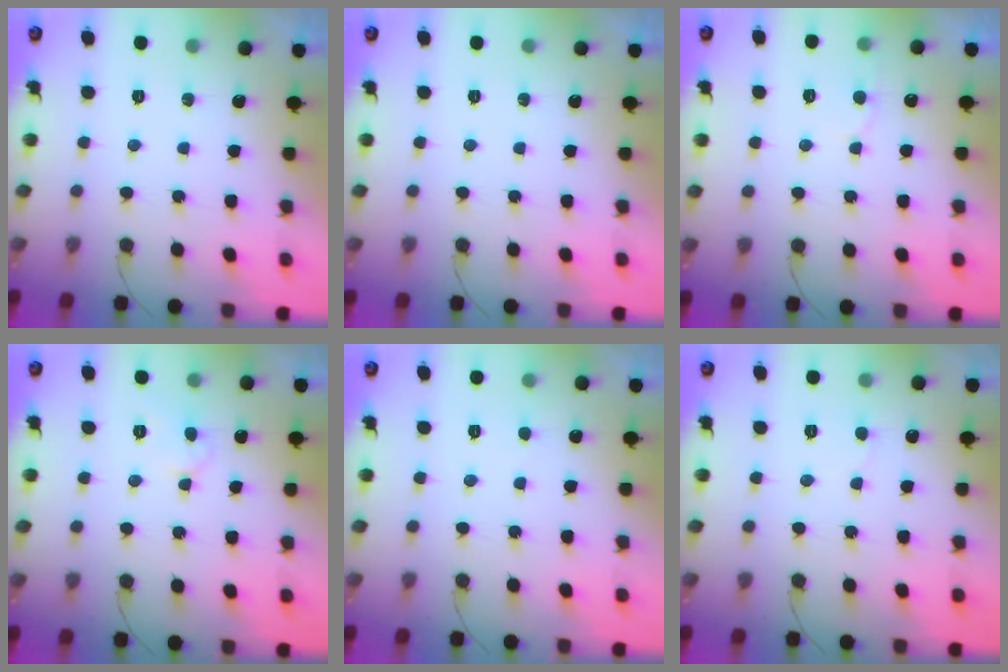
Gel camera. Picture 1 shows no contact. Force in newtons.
{"total": 0.0}
{"total": 4.9, "press": 4.9, "slide": 0.4}
{"total": 5.3, "press": 5.3, "slide": 0.4}
{"total": 1.7, "press": 1.7, "slide": 0.1}
{"total": 3.5, "press": 3.5, "slide": 0.4}